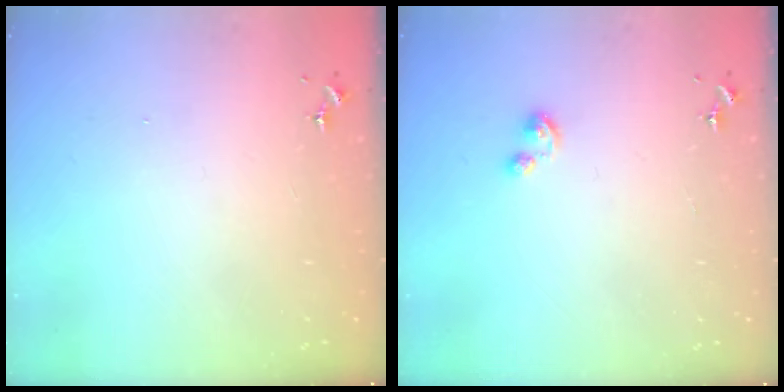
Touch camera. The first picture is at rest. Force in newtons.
{"total": 3.1, "press": 3.1, "slide": 0.3}